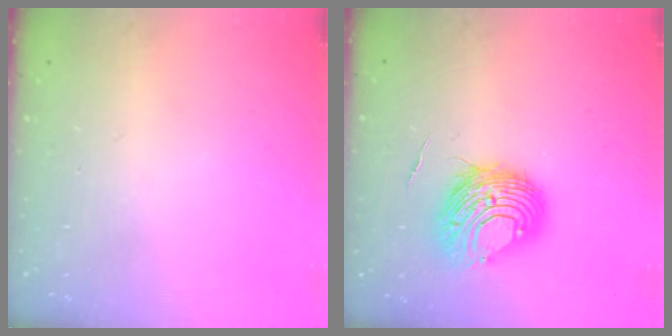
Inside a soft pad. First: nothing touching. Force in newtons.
{"total": 9.5, "press": 9.5, "slide": 1.0}